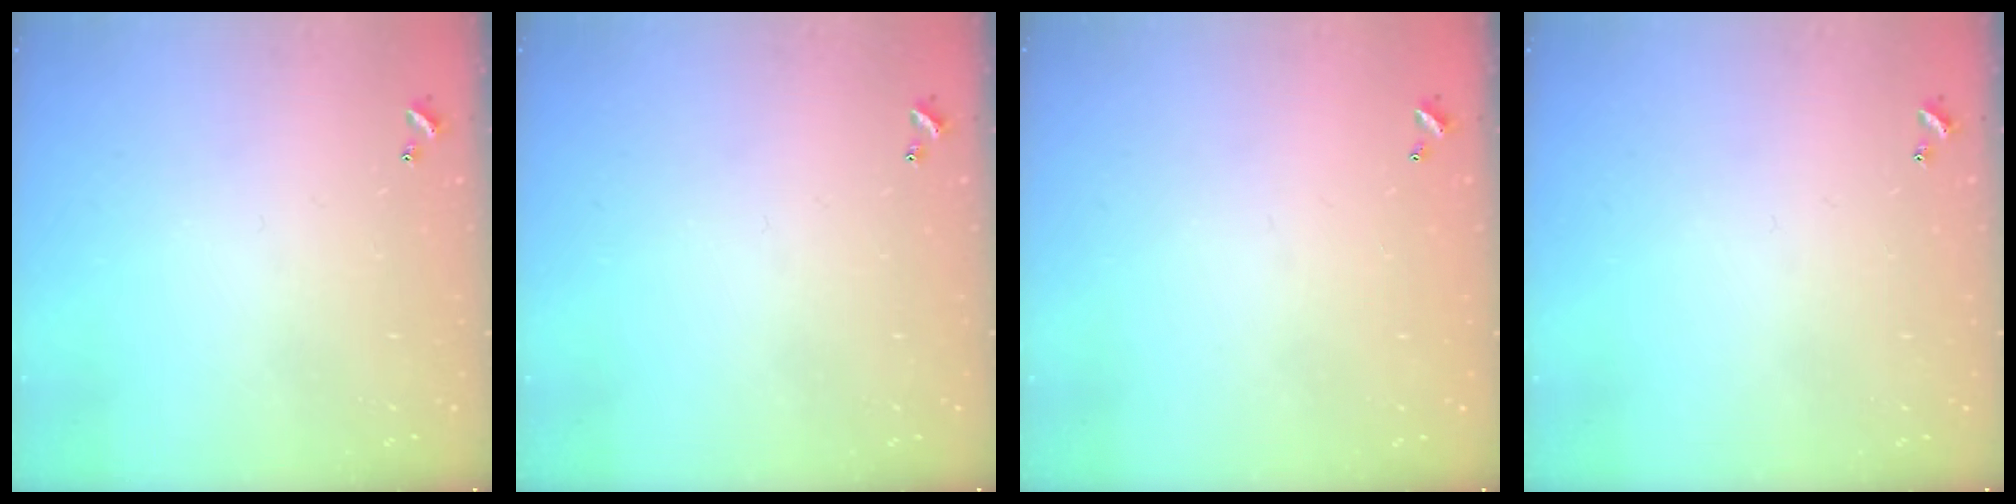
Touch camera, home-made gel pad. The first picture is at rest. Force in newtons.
{"total": 0.0}
{"total": 2.7, "press": 2.7, "slide": 0.1}
{"total": 0.0}